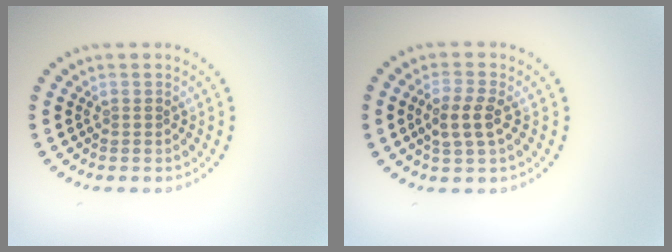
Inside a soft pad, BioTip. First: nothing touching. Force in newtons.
{"total": 2.7, "press": 2.5, "slide": 0.8}